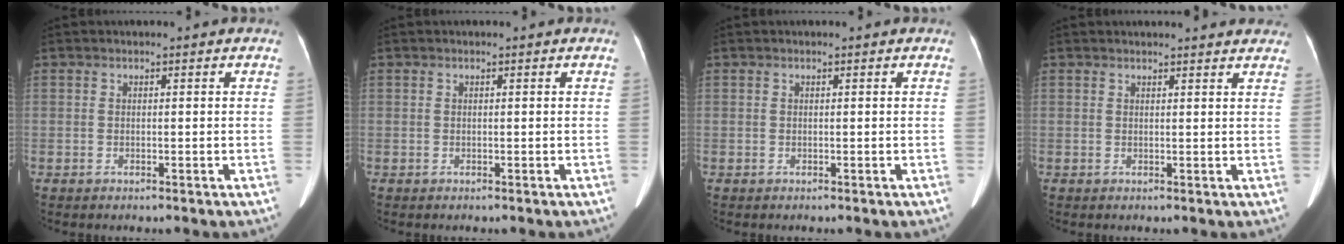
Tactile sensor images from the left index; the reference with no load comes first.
{"total": 0.0}
{"total": 0.0}
{"total": 9.0, "force": [8.5, 1.5, 2.3], "torque": [-0.014, 0.015, 0.081]}